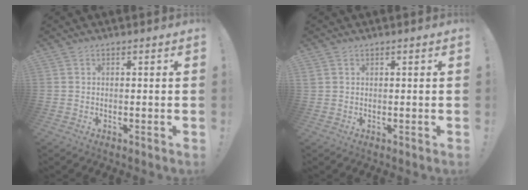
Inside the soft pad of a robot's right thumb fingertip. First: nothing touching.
{"total": 1.0, "force": [0.6, 0.7, 0.4], "torque": [-0.011, 0.002, 0.013]}